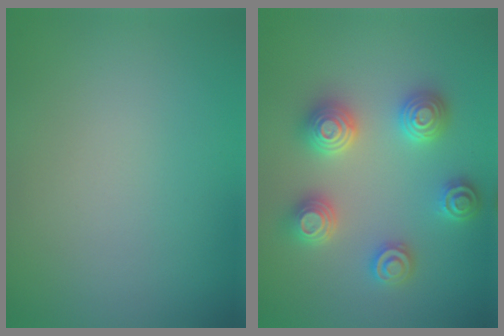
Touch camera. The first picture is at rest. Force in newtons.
{"total": 4.8, "press": 4.7, "slide": 0.8}